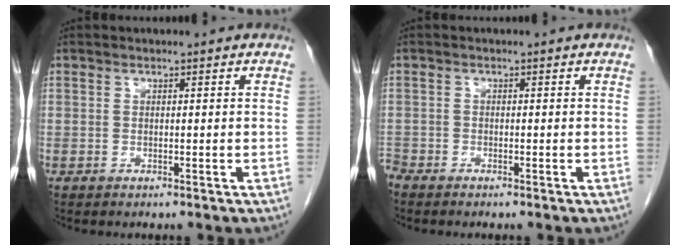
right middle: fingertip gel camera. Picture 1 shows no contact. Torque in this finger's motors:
{"motor_torque": [-0.03, 0.03, -0.07, -0.01]}